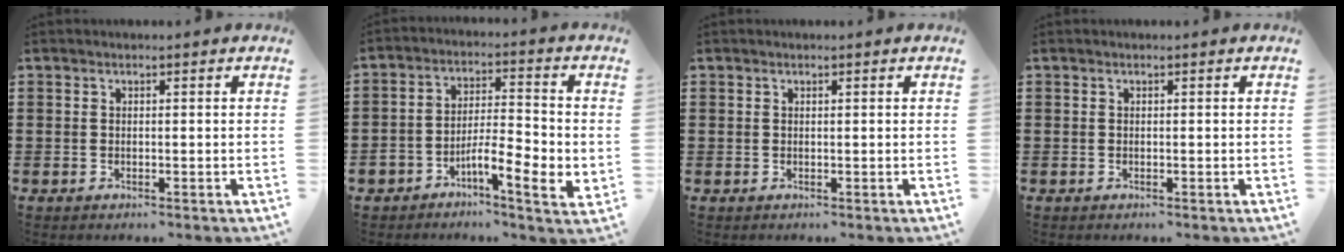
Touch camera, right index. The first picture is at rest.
{"total": 6.4, "force": [-3.3, 1.9, 5.1], "torque": [-0.086, -0.003, -0.059]}
{"total": 0.6, "force": [0.2, 0.6, 0.0], "torque": [-0.002, 0.004, 0.005]}
{"total": 0.0}